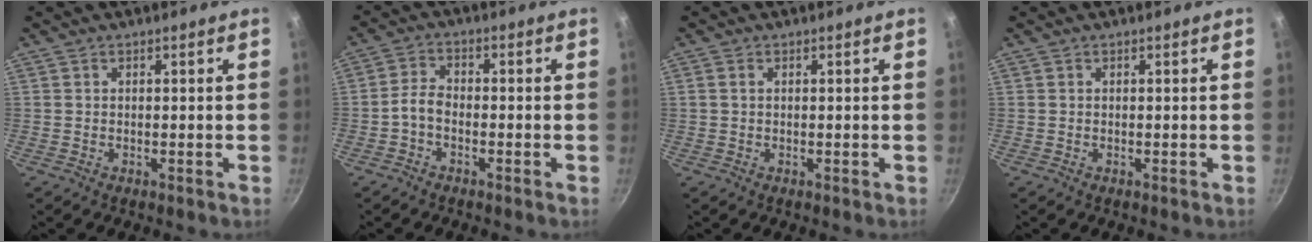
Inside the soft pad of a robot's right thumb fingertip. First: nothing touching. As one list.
[{"total": 3.2, "force": [-1.8, 1.7, 2.1], "torque": [-0.047, 0.022, -0.044]}, {"total": 0.8, "force": [0.2, 0.6, 0.6], "torque": [-0.011, 0.003, 0.001]}, {"total": 0.0}]